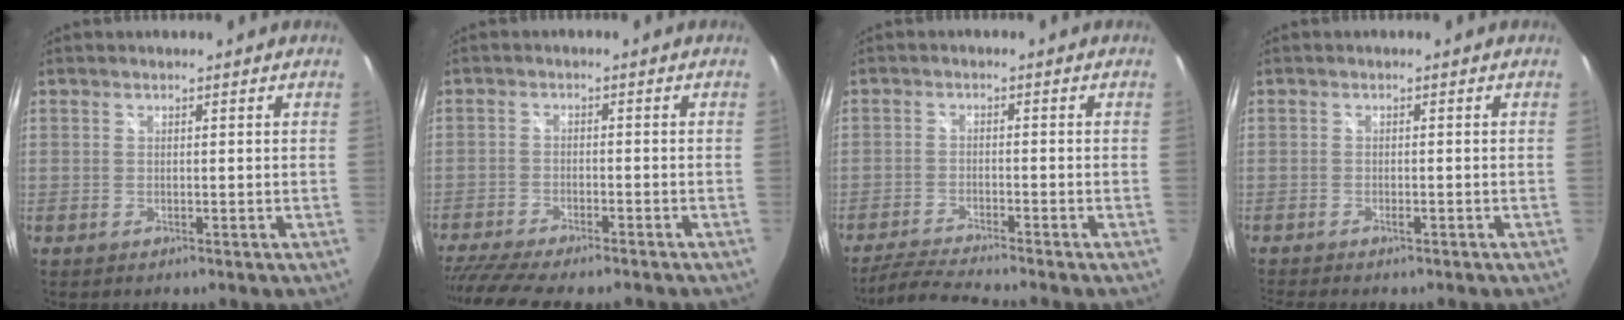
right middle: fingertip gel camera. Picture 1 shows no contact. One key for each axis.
{"total": 11.6, "fx": -9.9, "fy": 1.7, "fz": 5.9, "tx": -0.136, "ty": -0.035, "tz": -0.161}
{"total": 6.2, "fx": -5.7, "fy": -0.8, "fz": 2.4, "tx": -0.069, "ty": -0.014, "tz": -0.106}
{"total": 1.8, "fx": -1.4, "fy": 0.5, "fz": 1.0, "tx": -0.024, "ty": -0.007, "tz": -0.027}